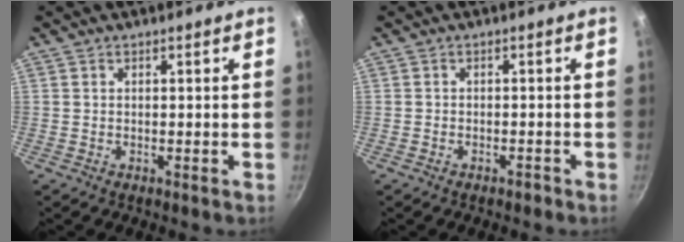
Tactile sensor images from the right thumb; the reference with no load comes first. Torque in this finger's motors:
{"motor_torque": [-0.43, 0.35, -0.07, 0.05, 0.01]}